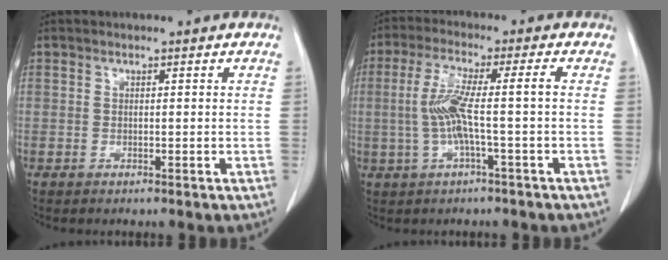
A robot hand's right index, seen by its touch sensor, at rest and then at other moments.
{"total": 7.1, "force": [-0.7, -0.1, 7.1], "torque": [-0.152, 0.016, -0.013]}